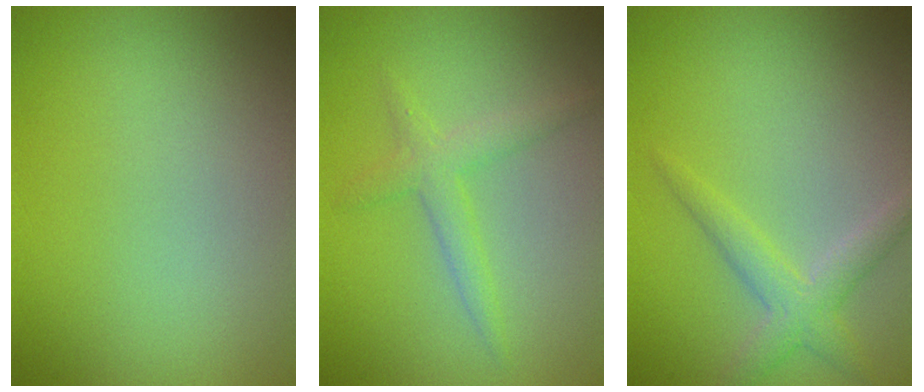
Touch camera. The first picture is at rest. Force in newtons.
{"total": 2.2, "press": 2.2, "slide": 0.2}
{"total": 2.6, "press": 2.6, "slide": 0.0}